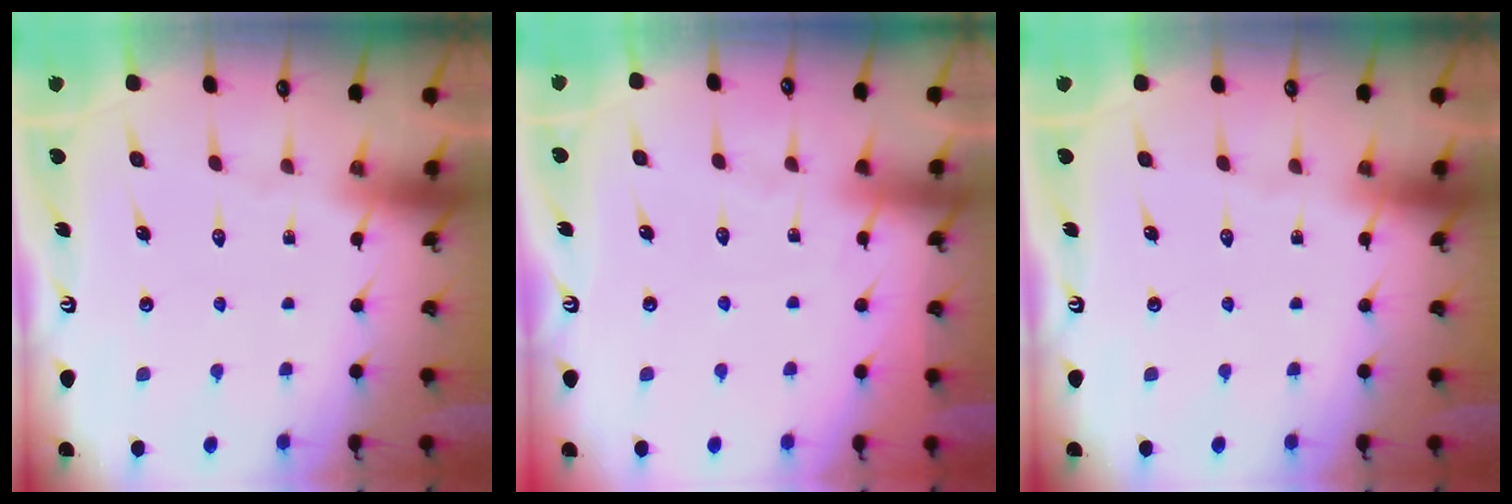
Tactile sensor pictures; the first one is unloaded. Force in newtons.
{"total": 3.0, "press": 2.9, "slide": 0.4}
{"total": 0.0}